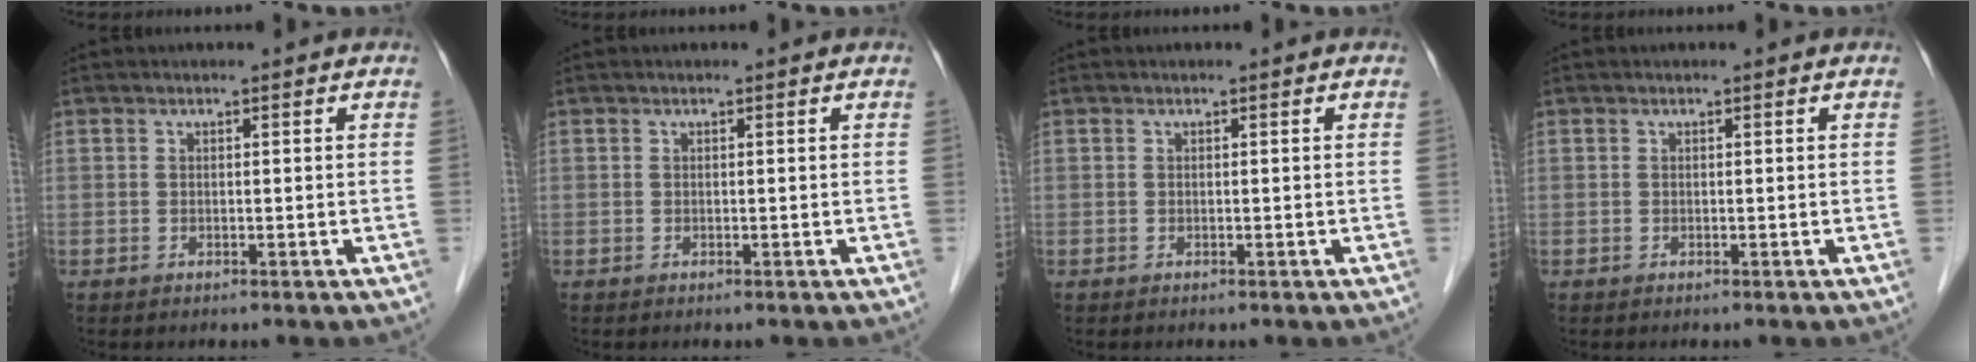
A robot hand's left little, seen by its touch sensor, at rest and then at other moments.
{"total": 0.0}
{"total": 0.0}
{"total": 0.0}